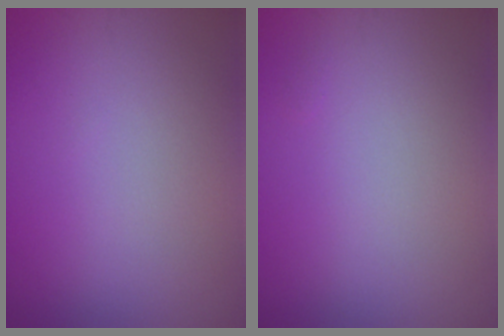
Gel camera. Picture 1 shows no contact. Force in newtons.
{"total": 0.0}